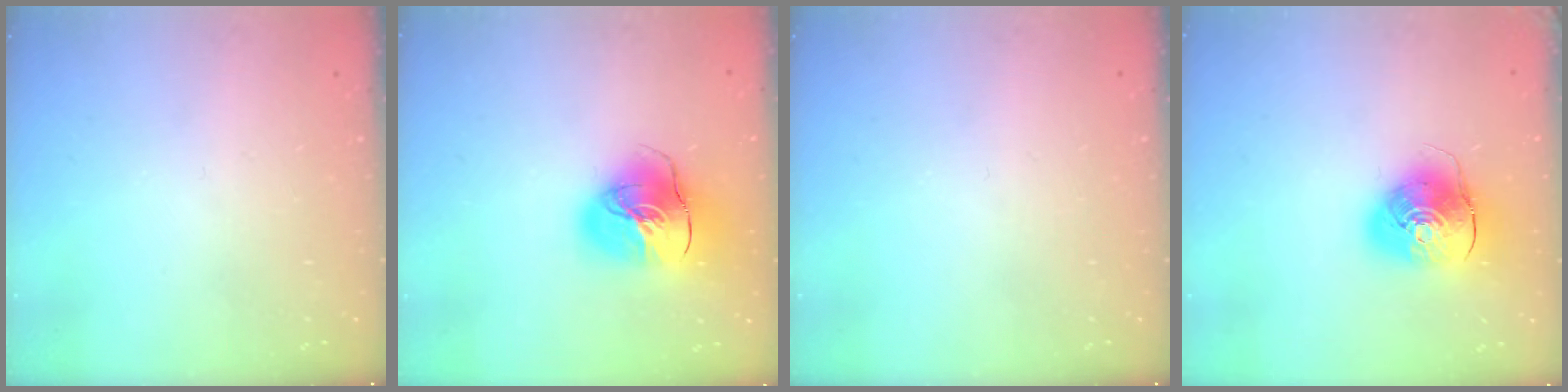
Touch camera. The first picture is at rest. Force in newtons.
{"total": 16.5, "press": 16.4, "slide": 2.3}
{"total": 0.0}
{"total": 10.8, "press": 10.6, "slide": 1.9}